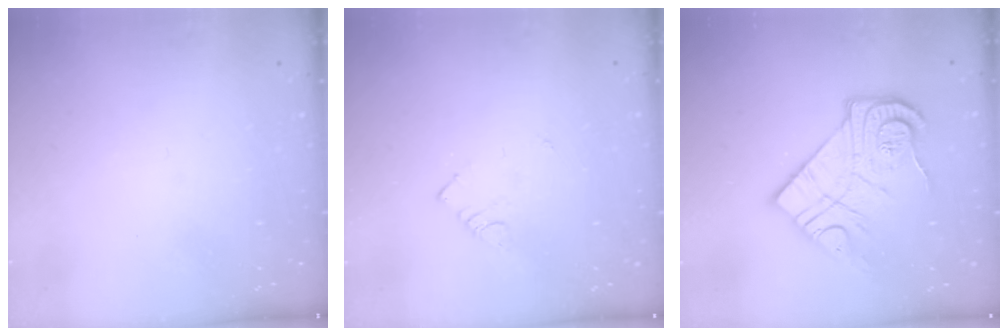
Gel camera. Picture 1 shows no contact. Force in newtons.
{"total": 3.2, "press": 3.1, "slide": 0.5}
{"total": 16.3, "press": 16.3, "slide": 1.1}